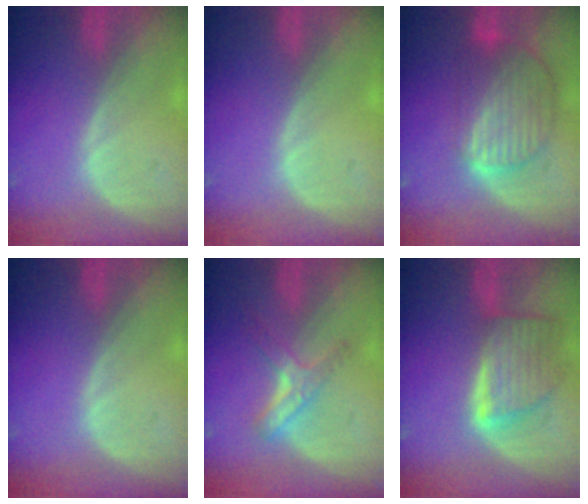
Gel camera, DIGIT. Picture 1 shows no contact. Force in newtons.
{"total": 0.6, "press": 0.1, "slide": 0.6}
{"total": 9.9, "press": 8.4, "slide": 5.2}
{"total": 0.0}
{"total": 5.4, "press": 4.8, "slide": 2.6}
{"total": 8.1, "press": 7.4, "slide": 3.3}